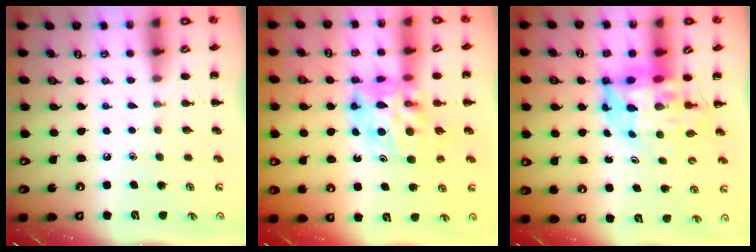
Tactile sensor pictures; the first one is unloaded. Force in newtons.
{"total": 12.3, "press": 11.8, "slide": 3.7}
{"total": 8.8, "press": 8.4, "slide": 2.3}